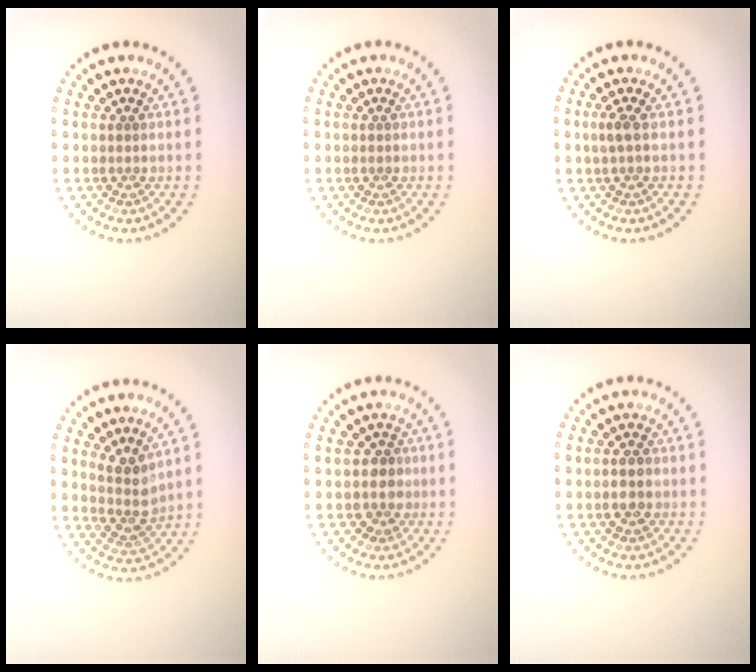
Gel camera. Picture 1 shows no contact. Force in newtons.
{"total": 0.0}
{"total": 1.1, "press": 1.0, "slide": 0.4}
{"total": 2.7, "press": 2.2, "slide": 1.7}
{"total": 1.9, "press": 1.5, "slide": 1.1}
{"total": 1.9, "press": 1.8, "slide": 0.4}